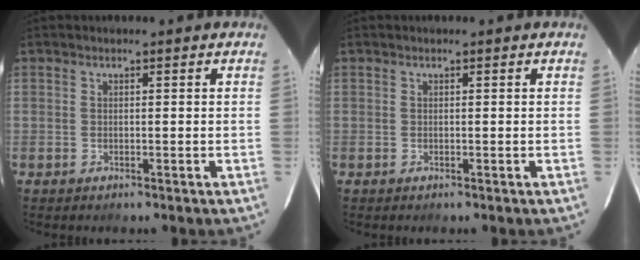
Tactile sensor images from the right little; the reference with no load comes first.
{"total": 0.0}